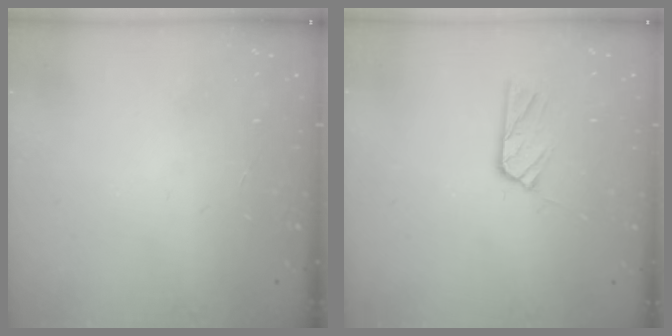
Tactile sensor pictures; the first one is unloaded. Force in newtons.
{"total": 5.4, "press": 5.4, "slide": 0.2}